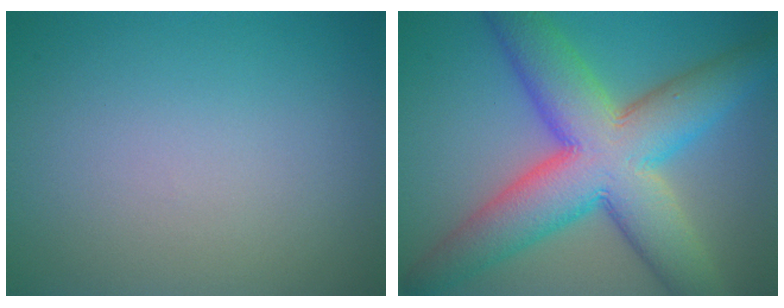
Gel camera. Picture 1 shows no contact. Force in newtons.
{"total": 12.2, "press": 12.2, "slide": 0.3}